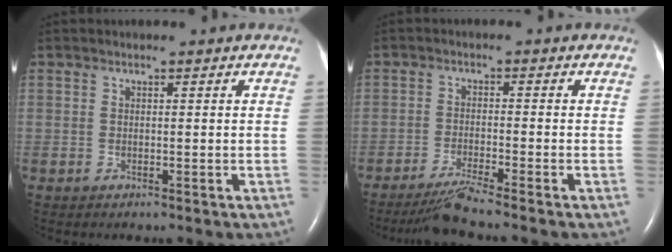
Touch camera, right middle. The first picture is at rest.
{"total": 4.6, "force": [-3.9, -1.7, 1.8], "torque": [-0.043, -0.024, -0.077]}